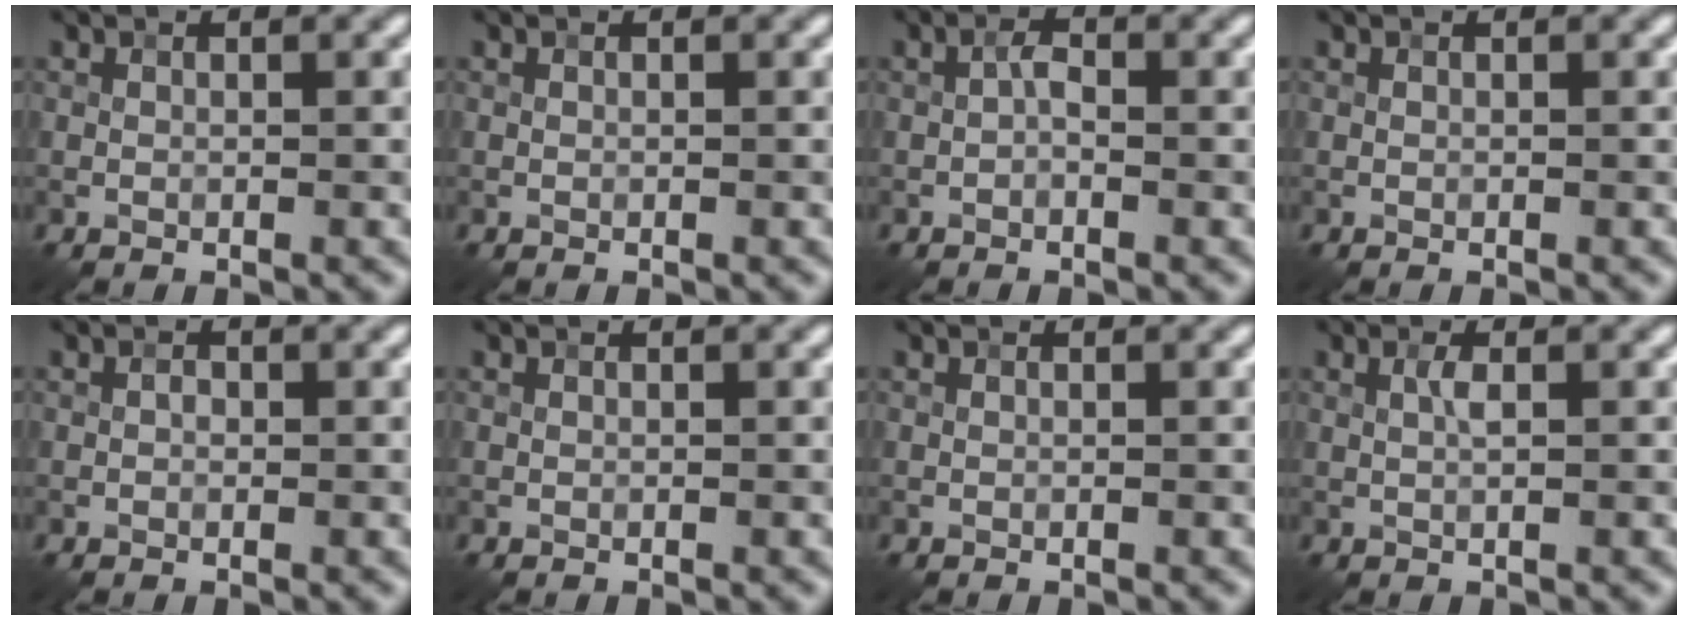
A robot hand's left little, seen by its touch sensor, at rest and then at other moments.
{"total": 0.0}
{"total": 1.1, "force": [-0.4, 0.5, 0.9], "torque": [-0.015, 0.003, -0.009]}
{"total": 0.0}
{"total": 0.6, "force": [-0.1, 0.5, 0.4], "torque": [-0.003, 0.000, -0.004]}
{"total": 0.0}
{"total": 0.0}
{"total": 1.0, "force": [0.2, 0.2, 1.0], "torque": [-0.020, 0.003, 0.004]}